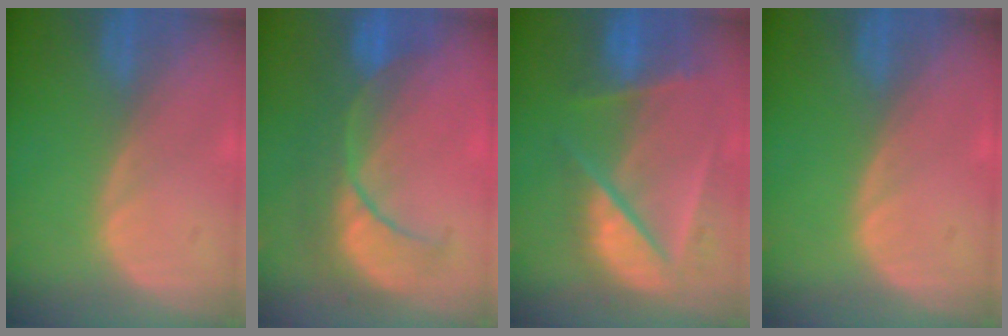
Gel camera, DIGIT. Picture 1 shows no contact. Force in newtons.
{"total": 8.5, "press": 8.4, "slide": 1.4}
{"total": 9.8, "press": 8.3, "slide": 5.2}
{"total": 0.0}